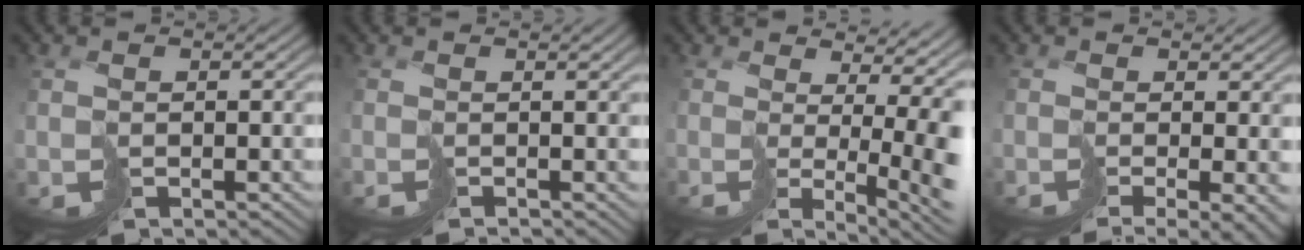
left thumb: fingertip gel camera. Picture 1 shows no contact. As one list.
[{"total": 1.0, "force": [-0.3, -0.6, 0.8], "torque": [-0.005, -0.002, -0.006]}, {"total": 10.1, "force": [0.1, 3.6, 9.5], "torque": [-0.110, -0.021, 0.028]}, {"total": 7.3, "force": [-3.5, 2.0, 6.1], "torque": [-0.103, -0.031, -0.019]}]